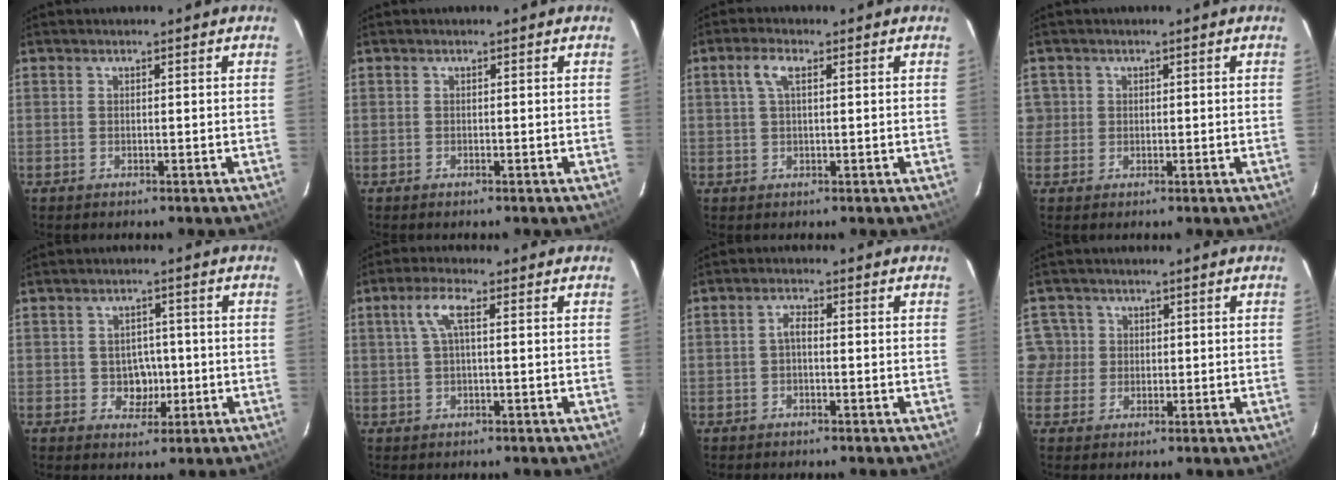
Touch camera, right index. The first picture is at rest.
{"total": 0.0}
{"total": 3.3, "force": [1.1, 1.2, 2.8], "torque": [-0.060, 0.009, 0.022]}
{"total": 2.4, "force": [0.2, 2.4, 0.0], "torque": [0.013, 0.016, 0.006]}
{"total": 4.1, "force": [-0.7, 3.8, 1.4], "torque": [-0.027, 0.014, 0.003]}
{"total": 4.1, "force": [0.8, 0.8, 4.0], "torque": [-0.082, 0.008, 0.017]}
{"total": 1.6, "force": [-0.5, 0.7, 1.4], "torque": [-0.030, 0.008, -0.010]}
{"total": 3.8, "force": [0.4, 3.7, 0.1], "torque": [0.017, 0.023, 0.006]}